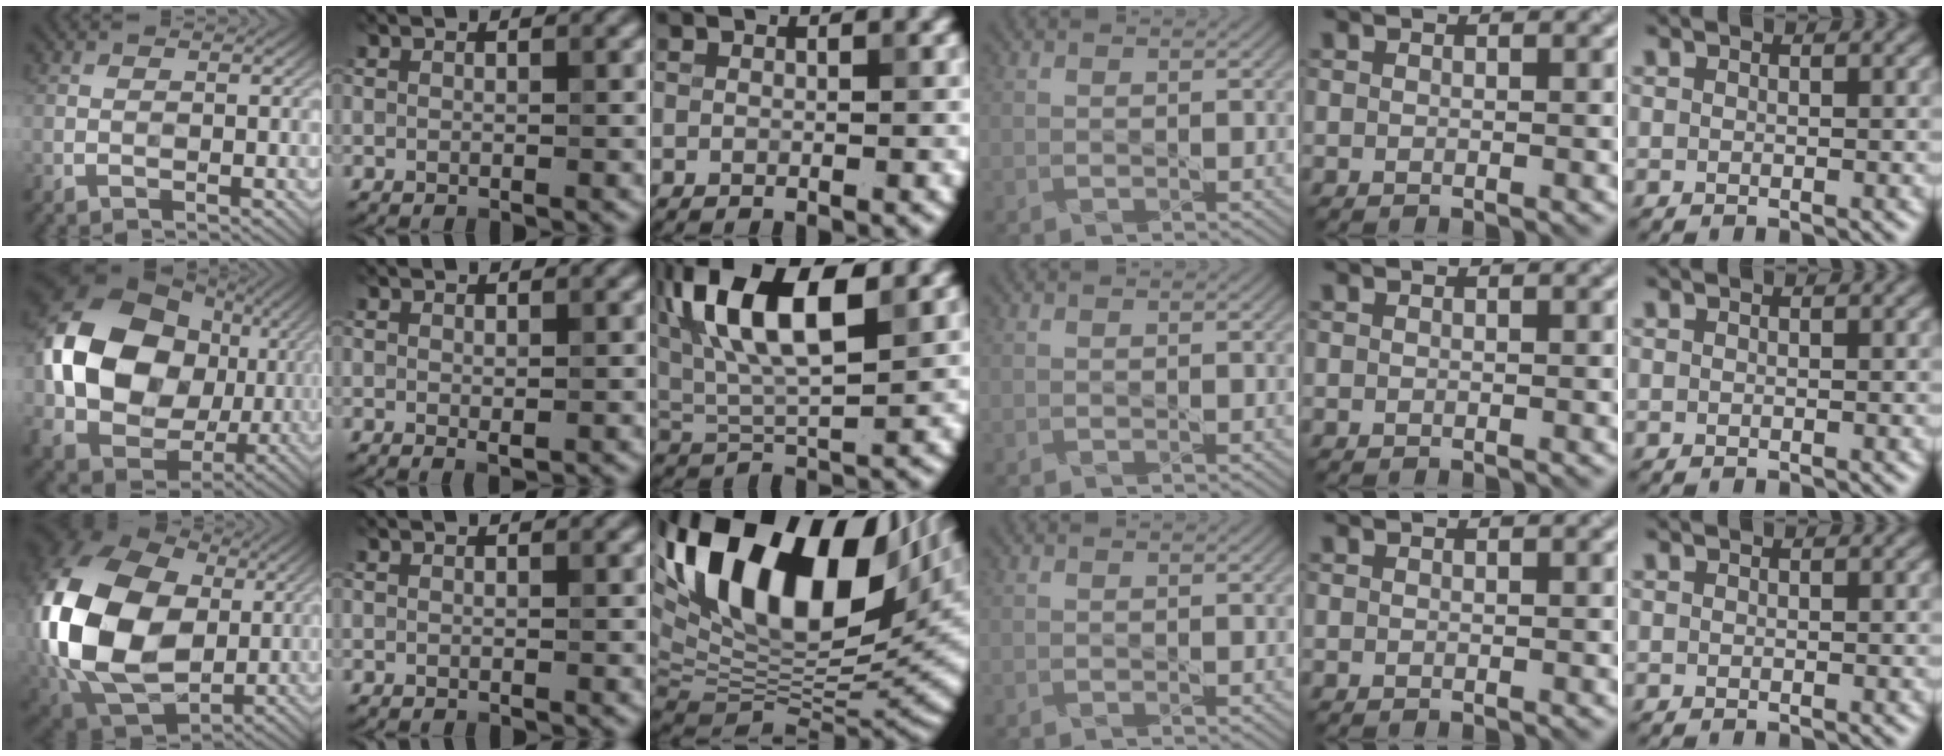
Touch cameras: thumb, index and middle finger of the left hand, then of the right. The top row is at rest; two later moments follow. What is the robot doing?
{"motion": "pour", "object": "watering can"}